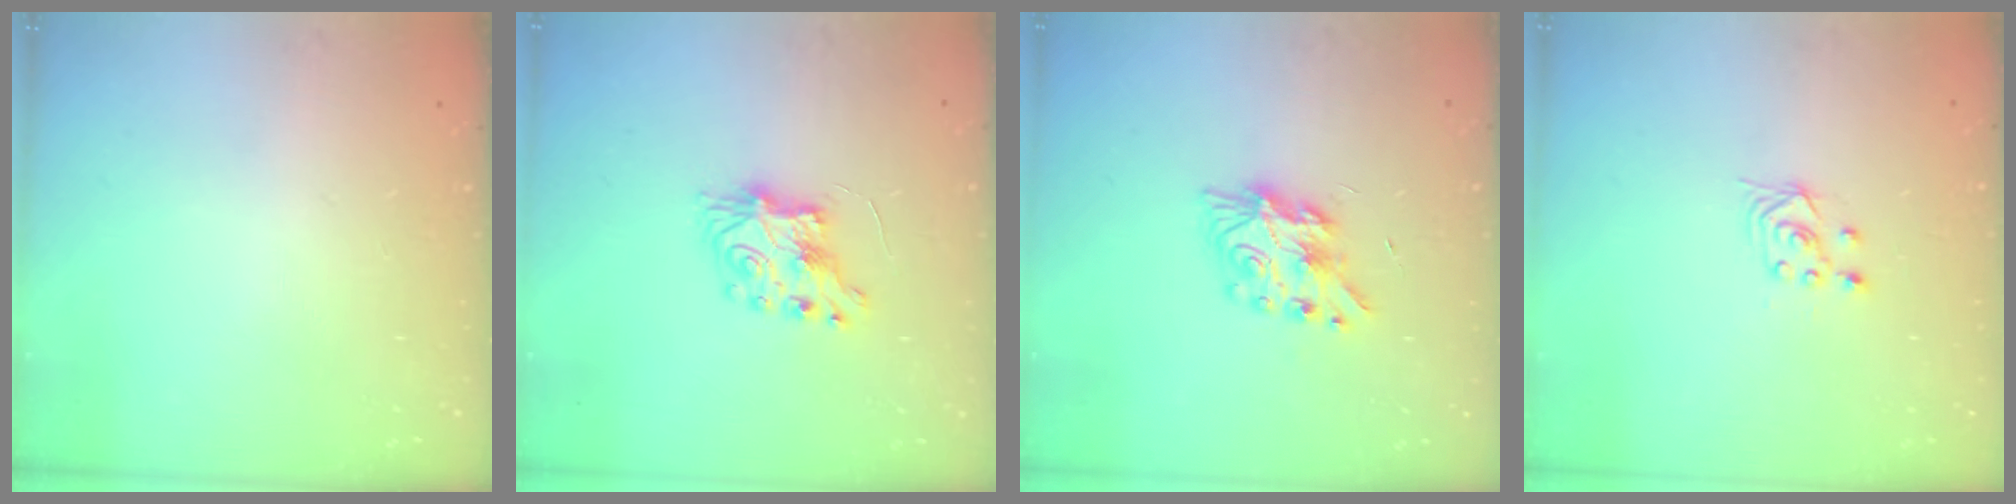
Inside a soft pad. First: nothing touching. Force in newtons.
{"total": 7.5, "press": 7.5, "slide": 0.2}
{"total": 8.2, "press": 8.1, "slide": 0.3}
{"total": 2.8, "press": 2.4, "slide": 1.4}